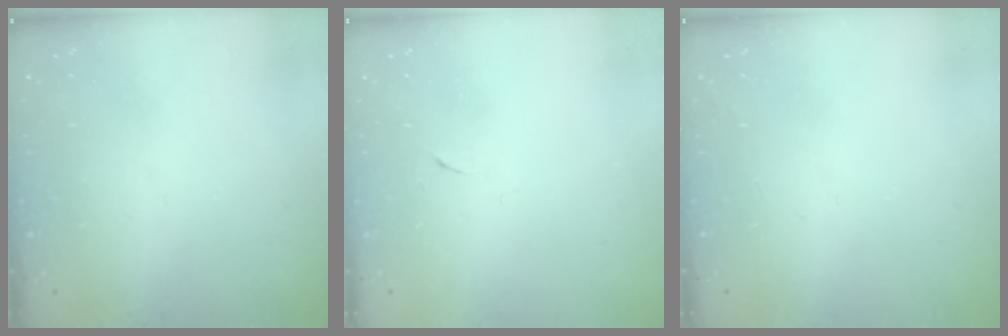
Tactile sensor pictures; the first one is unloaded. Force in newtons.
{"total": 3.8, "press": 3.7, "slide": 0.8}
{"total": 0.0}